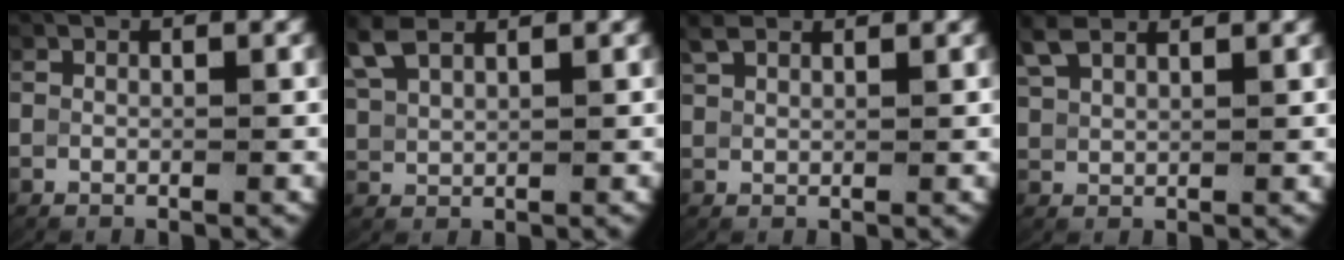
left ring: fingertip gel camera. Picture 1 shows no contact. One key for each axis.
{"total": 3.1, "fx": 2.4, "fy": 1.1, "fz": 1.5, "tx": -0.057, "ty": 0.000, "tz": 0.054}
{"total": 1.7, "fx": 1.6, "fy": 0.0, "fz": 0.4, "tx": -0.012, "ty": 0.002, "tz": 0.035}
{"total": 2.7, "fx": 2.4, "fy": 0.5, "fz": 1.0, "tx": -0.037, "ty": 0.004, "tz": 0.050}